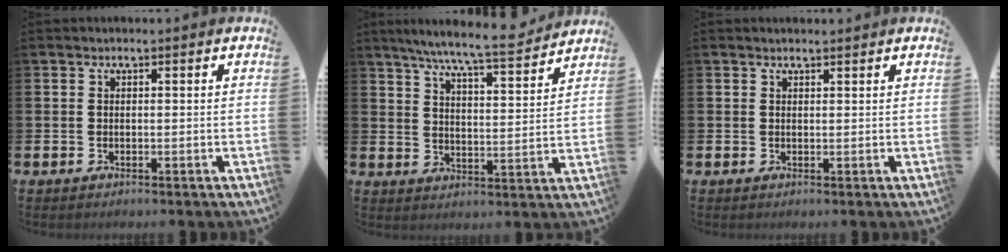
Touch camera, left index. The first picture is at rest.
{"total": 8.4, "force": [7.7, 0.0, 3.4], "torque": [-0.071, -0.050, 0.131]}
{"total": 0.9, "force": [0.9, 0.0, 0.1], "torque": [0.012, -0.005, 0.013]}